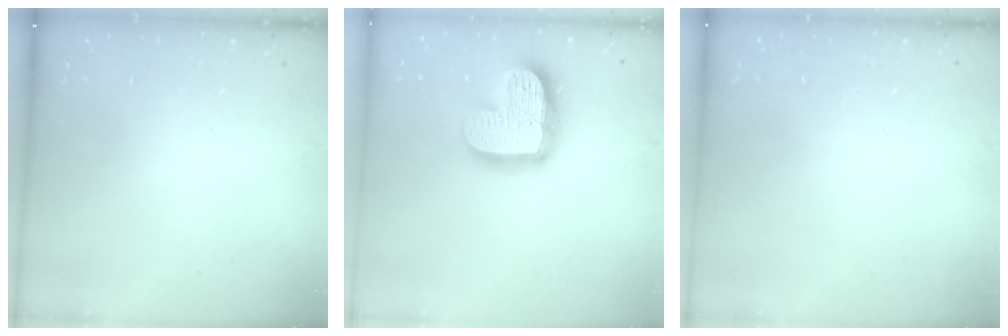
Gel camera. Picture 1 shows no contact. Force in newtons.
{"total": 18.6, "press": 18.6, "slide": 1.3}
{"total": 0.8, "press": 0.4, "slide": 0.7}